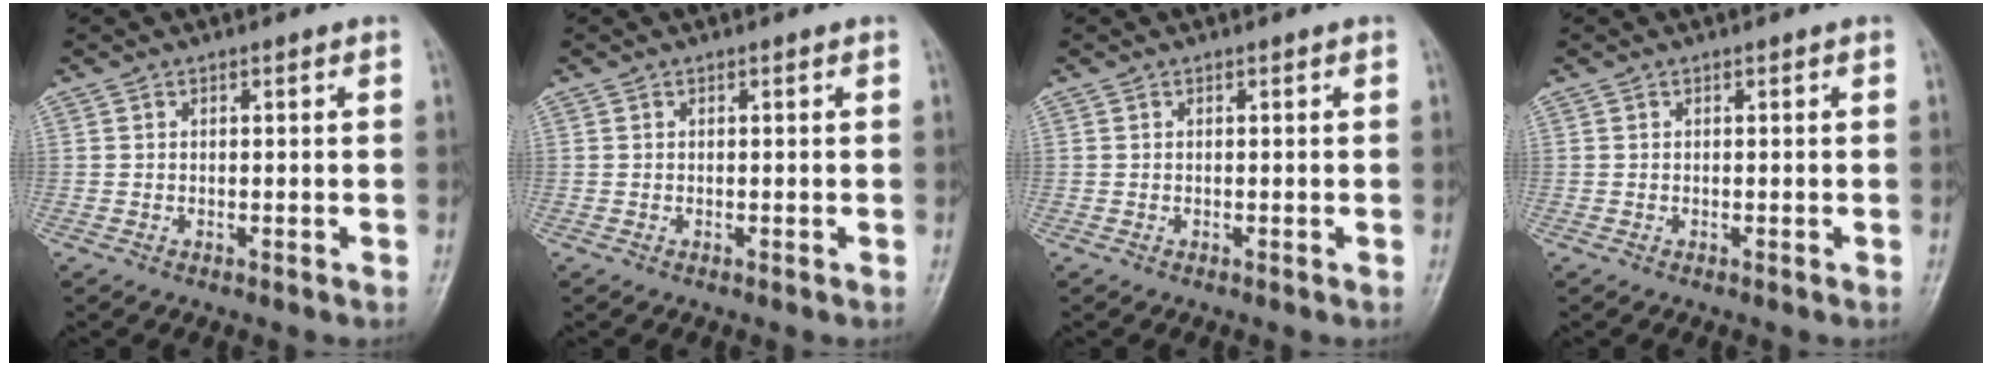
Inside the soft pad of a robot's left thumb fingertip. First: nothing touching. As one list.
[{"total": 0.0}, {"total": 0.0}, {"total": 0.0}]